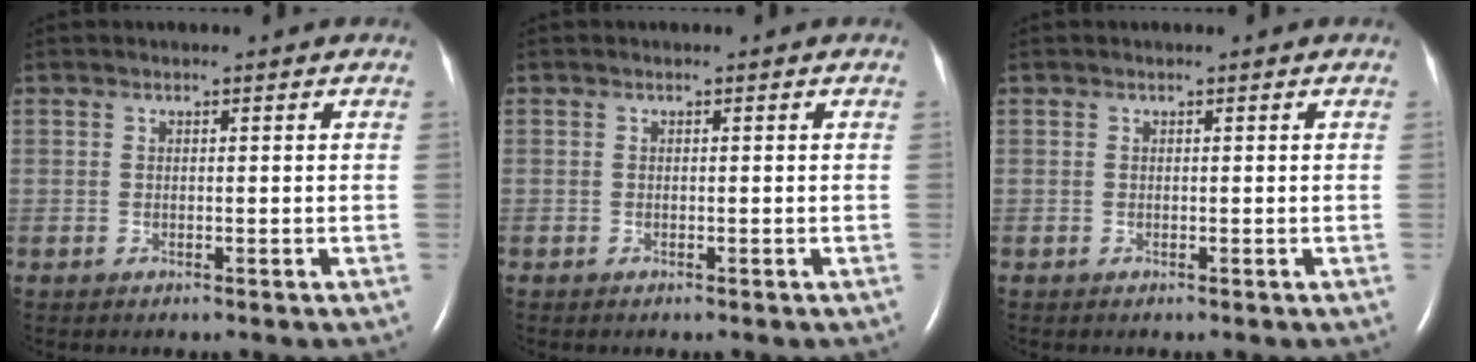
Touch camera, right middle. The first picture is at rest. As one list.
[{"total": 0.0}, {"total": 0.0}]